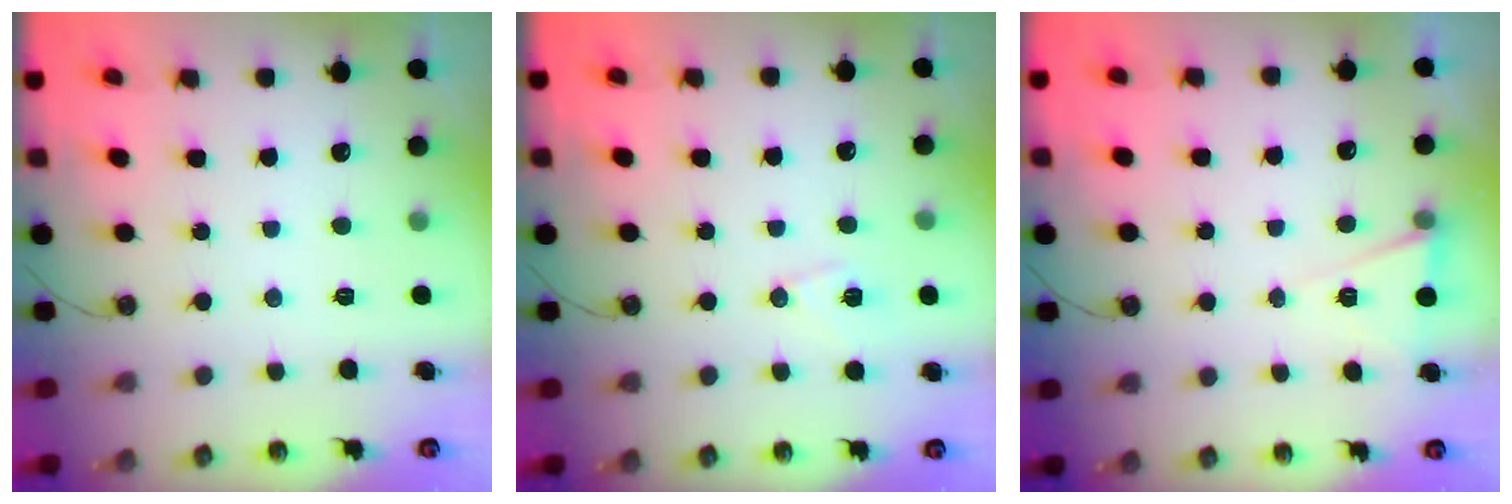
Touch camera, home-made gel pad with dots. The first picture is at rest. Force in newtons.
{"total": 7.4, "press": 7.4, "slide": 0.7}
{"total": 6.1, "press": 3.9, "slide": 4.7}